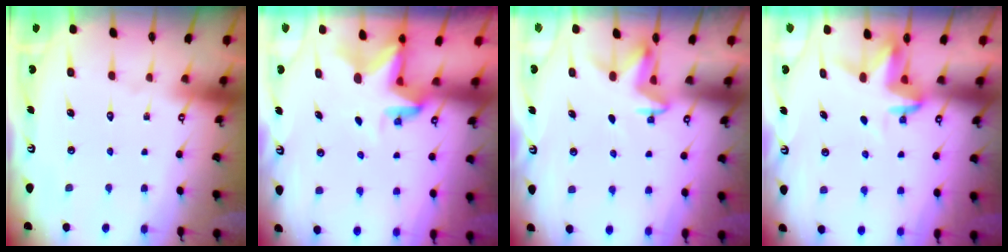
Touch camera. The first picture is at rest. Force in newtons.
{"total": 3.2, "press": 3.2, "slide": 0.2}
{"total": 4.1, "press": 4.0, "slide": 0.9}
{"total": 3.5, "press": 3.5, "slide": 0.2}